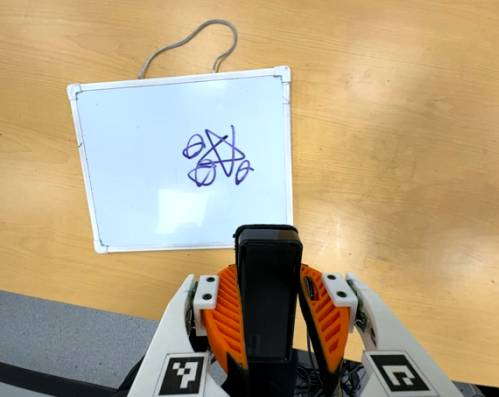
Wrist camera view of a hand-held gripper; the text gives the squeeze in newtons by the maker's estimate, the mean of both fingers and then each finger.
{"total": 4.7, "left": 3.3, "right": 6.1}